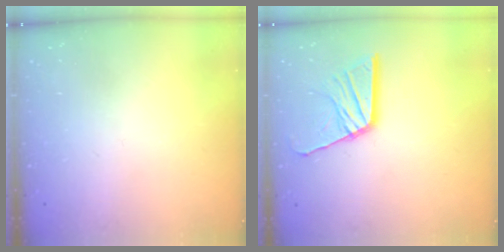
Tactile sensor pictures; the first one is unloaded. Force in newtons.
{"total": 12.9, "press": 12.9, "slide": 1.2}